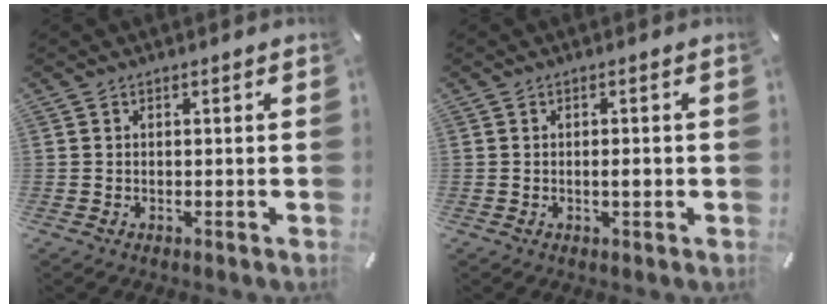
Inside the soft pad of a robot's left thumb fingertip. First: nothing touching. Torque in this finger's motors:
{"motor_torque": [0.51, 0.43, 0.31, 0.01, 0.01]}